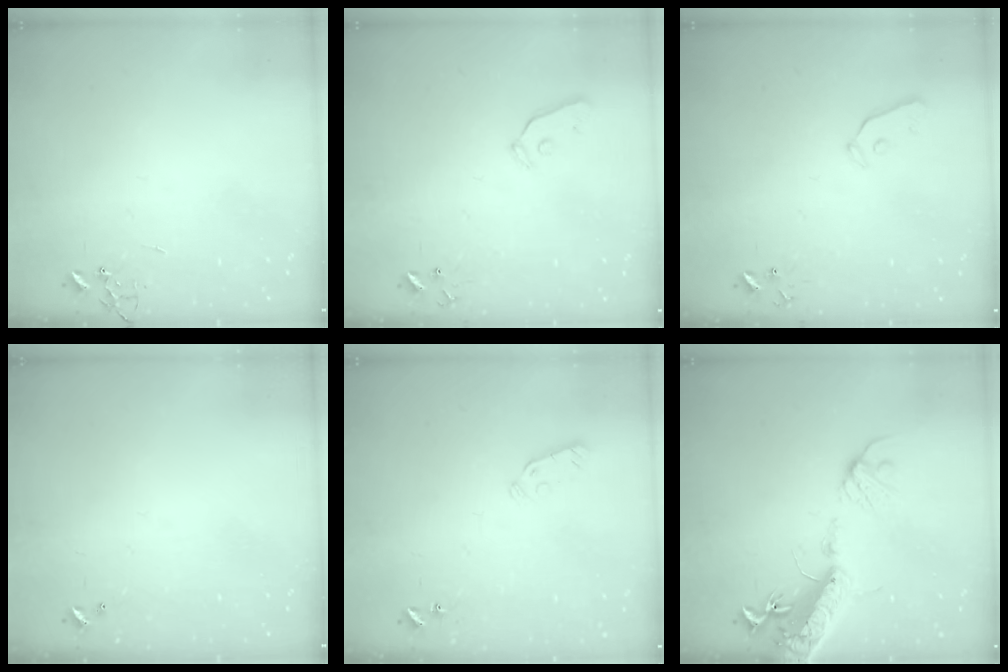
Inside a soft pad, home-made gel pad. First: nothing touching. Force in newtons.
{"total": 4.7, "press": 4.6, "slide": 0.7}
{"total": 3.2, "press": 3.2, "slide": 0.4}
{"total": 0.0}
{"total": 3.9, "press": 3.8, "slide": 0.9}
{"total": 17.9, "press": 17.4, "slide": 4.2}